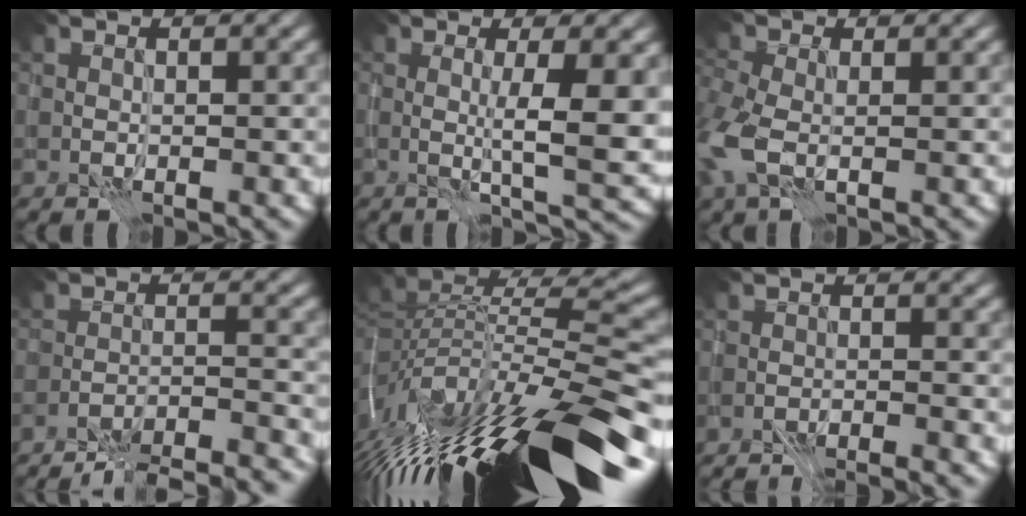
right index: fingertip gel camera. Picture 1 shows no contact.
{"total": 5.3, "force": [0.3, 0.9, 5.2], "torque": [-0.079, -0.005, 0.010]}
{"total": 5.1, "force": [-1.1, 3.2, 3.8], "torque": [-0.103, -0.012, -0.025]}
{"total": 12.8, "force": [-11.9, 2.6, 4.0], "torque": [-0.048, 0.008, -0.149]}
{"total": 16.5, "force": [-8.4, 4.8, 13.4], "torque": [-0.232, 0.008, -0.140]}
{"total": 3.5, "force": [-3.4, 0.1, 0.6], "torque": [-0.010, 0.003, -0.050]}